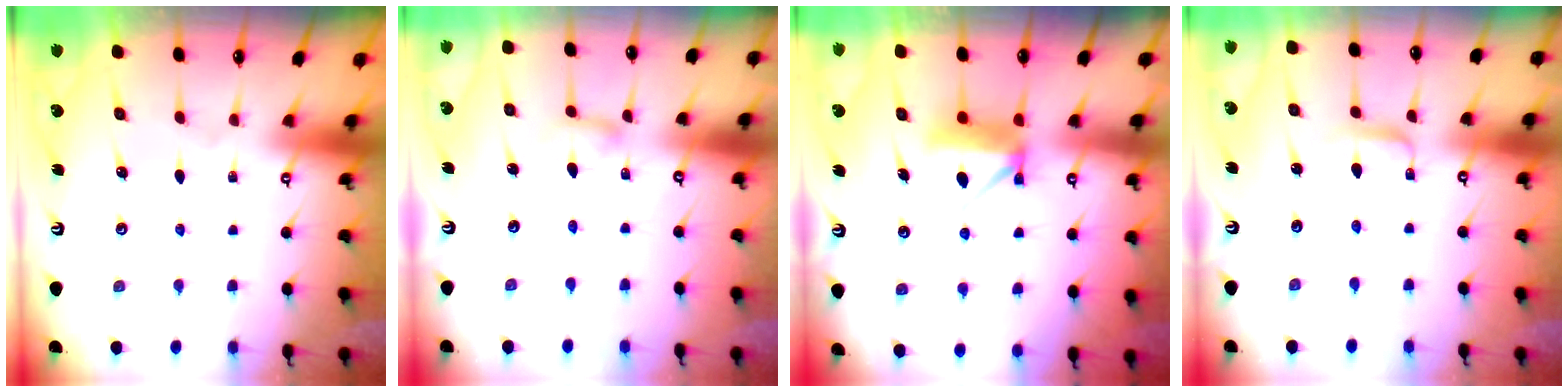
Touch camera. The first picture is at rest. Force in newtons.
{"total": 3.5, "press": 3.5, "slide": 0.3}
{"total": 8.4, "press": 8.3, "slide": 0.6}
{"total": 3.0, "press": 3.0, "slide": 0.4}